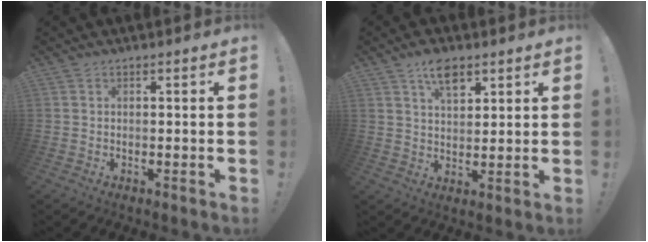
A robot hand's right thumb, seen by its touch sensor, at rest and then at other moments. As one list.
[{"total": 7.6, "force": [4.6, 3.7, 4.8], "torque": [-0.065, -0.020, 0.079]}]